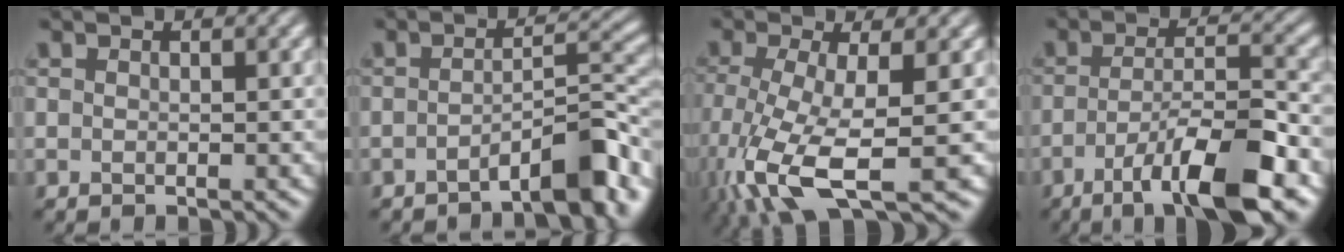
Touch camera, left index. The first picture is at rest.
{"total": 5.3, "force": [-3.4, 1.3, 3.9], "torque": [-0.051, 0.012, -0.051]}
{"total": 8.7, "force": [-3.6, 2.7, 7.4], "torque": [-0.172, -0.021, -0.066]}
{"total": 8.6, "force": [-4.6, 1.8, 7.1], "torque": [-0.114, 0.007, -0.078]}